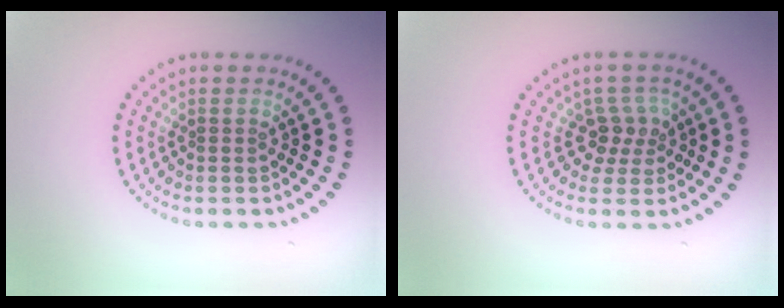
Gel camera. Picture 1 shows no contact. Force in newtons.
{"total": 2.5, "press": 1.9, "slide": 1.6}